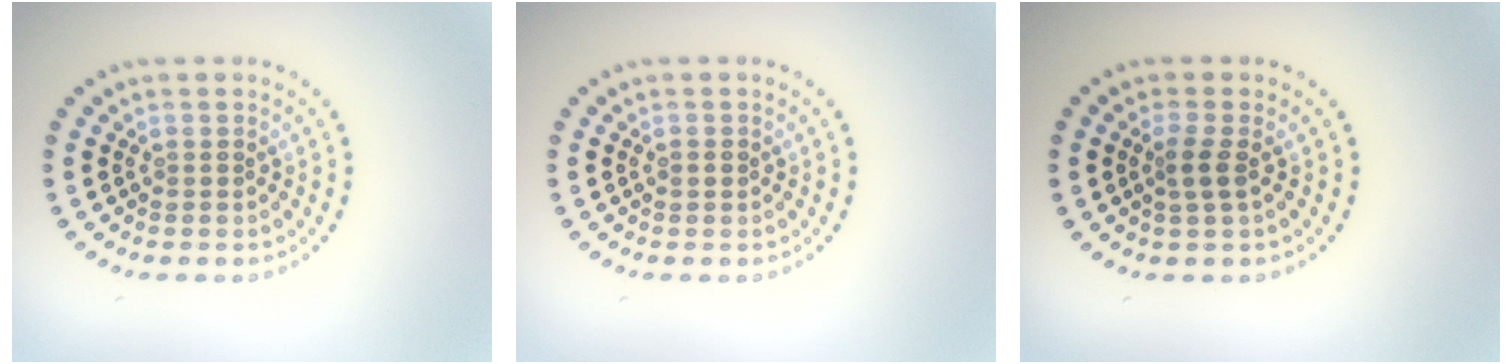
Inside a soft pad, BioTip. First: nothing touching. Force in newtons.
{"total": 0.8, "press": 0.8, "slide": 0.1}
{"total": 1.7, "press": 1.4, "slide": 1.0}